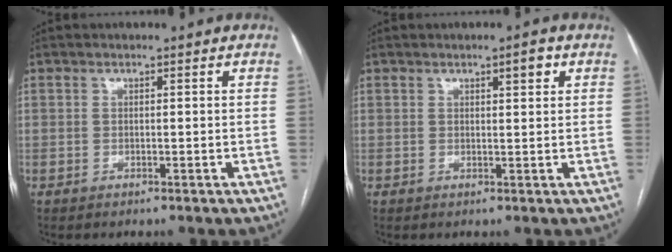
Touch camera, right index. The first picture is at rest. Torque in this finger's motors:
{"motor_torque": [0.09, 0.06, 0.00, 0.01]}